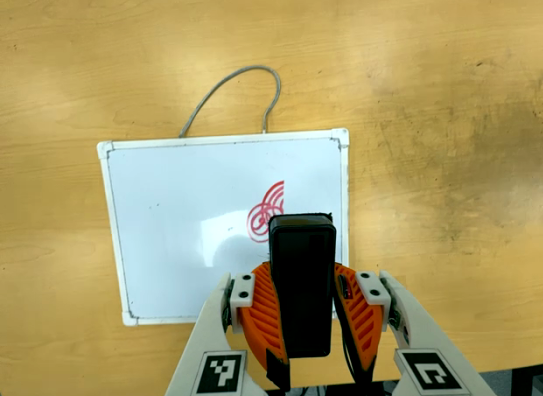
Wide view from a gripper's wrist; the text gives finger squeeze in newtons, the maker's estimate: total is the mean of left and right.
{"total": 10.1, "left": 8.5, "right": 11.6}